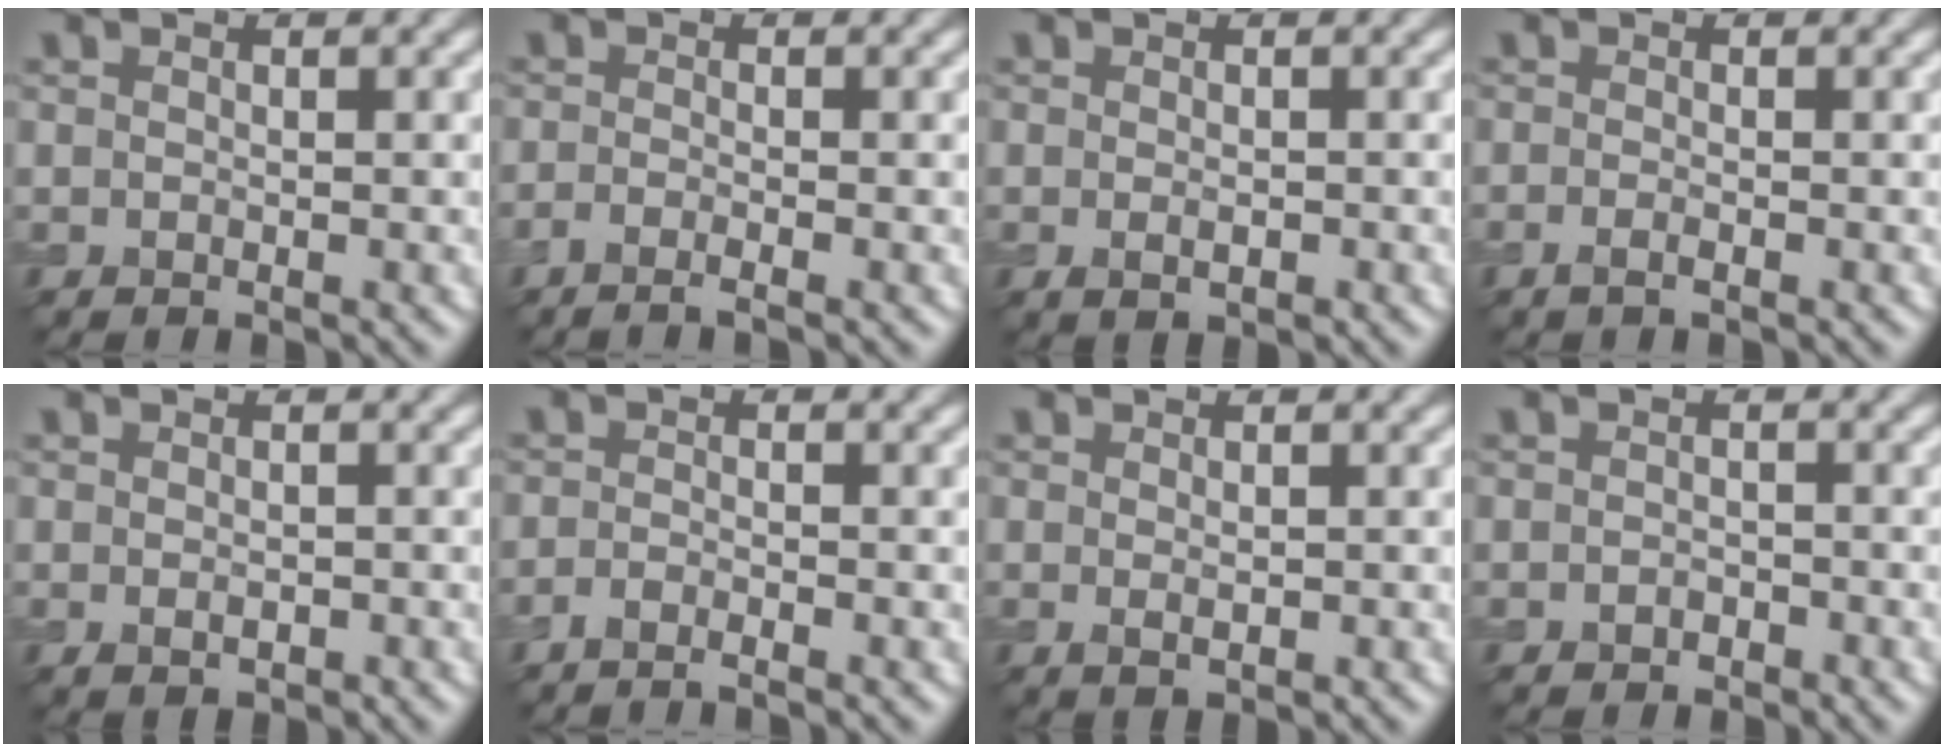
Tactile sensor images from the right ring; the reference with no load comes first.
{"total": 1.3, "force": [-1.1, -0.2, 0.7], "torque": [-0.017, -0.003, -0.024]}
{"total": 1.2, "force": [-0.2, 0.6, 0.9], "torque": [-0.014, -0.005, 0.000]}
{"total": 0.5, "force": [-0.2, -0.1, 0.4], "torque": [-0.010, -0.005, -0.007]}
{"total": 0.8, "force": [-0.2, 0.6, 0.5], "torque": [-0.009, -0.005, -0.001]}
{"total": 0.9, "force": [-0.8, -0.2, 0.1], "torque": [-0.003, -0.003, -0.021]}
{"total": 1.1, "force": [0.1, 0.4, 0.9], "torque": [-0.016, -0.006, 0.004]}
{"total": 0.7, "force": [-0.5, 0.4, -0.3], "torque": [0.008, 0.003, -0.012]}